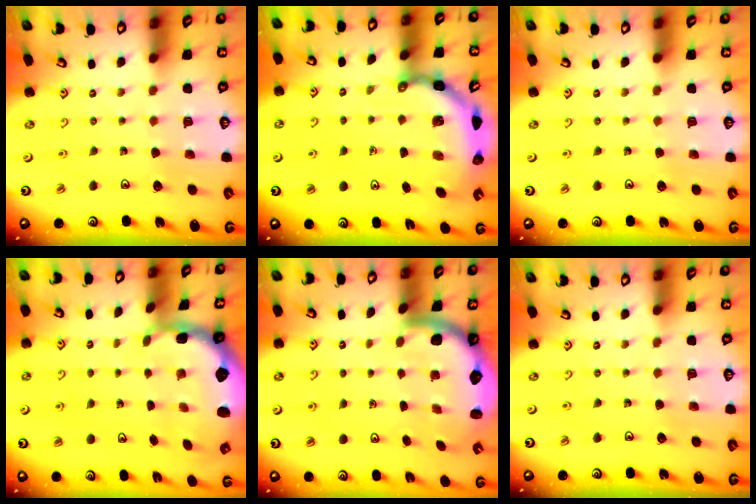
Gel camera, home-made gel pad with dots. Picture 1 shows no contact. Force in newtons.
{"total": 5.6, "press": 5.4, "slide": 1.6}
{"total": 0.0}
{"total": 2.3, "press": 1.5, "slide": 1.8}
{"total": 2.7, "press": 2.6, "slide": 0.5}
{"total": 0.0}